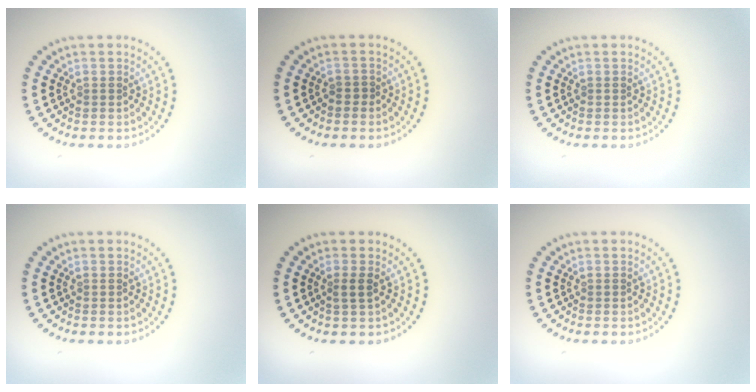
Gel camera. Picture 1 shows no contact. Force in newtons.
{"total": 0.6, "press": 0.4, "slide": 0.5}
{"total": 0.0}
{"total": 0.0}
{"total": 1.3, "press": 0.9, "slide": 0.9}
{"total": 0.0}